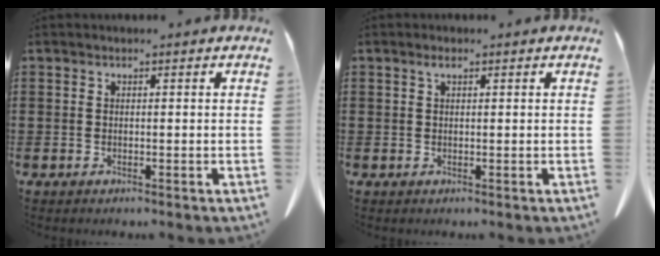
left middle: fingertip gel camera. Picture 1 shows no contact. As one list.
[{"total": 1.0, "force": [0.5, 0.3, 0.8], "torque": [-0.017, 0.002, 0.010]}]